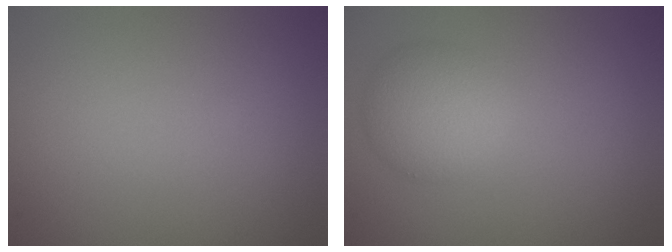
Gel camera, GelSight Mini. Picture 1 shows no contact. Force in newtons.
{"total": 4.0, "press": 4.0, "slide": 0.2}